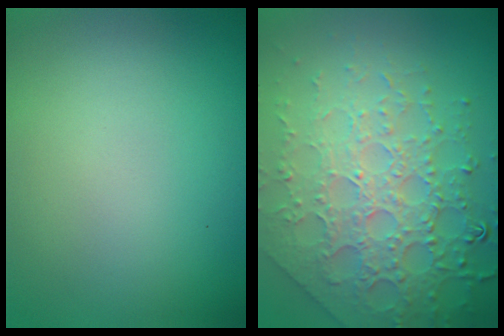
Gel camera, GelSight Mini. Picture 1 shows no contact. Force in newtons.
{"total": 7.8, "press": 5.6, "slide": 5.5}